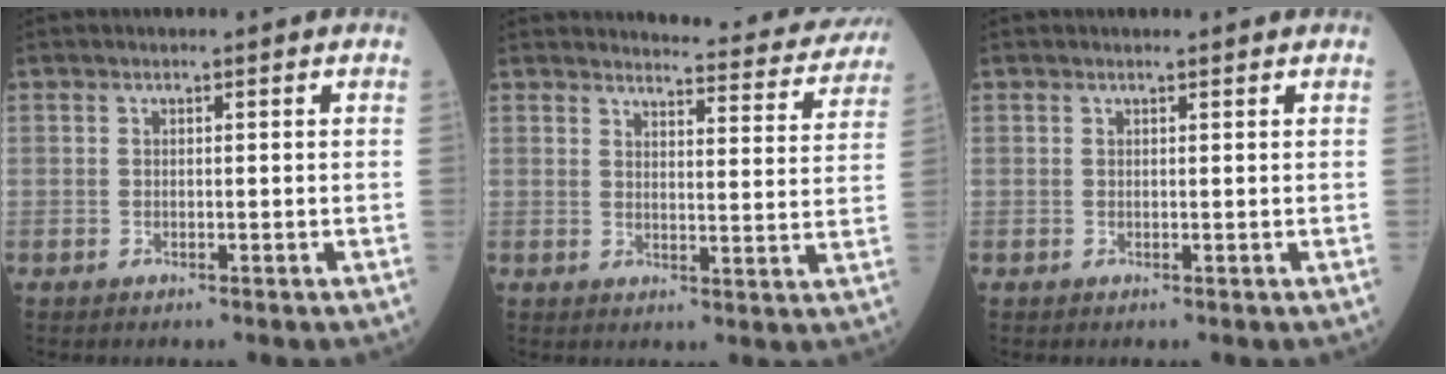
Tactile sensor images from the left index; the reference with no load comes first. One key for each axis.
{"total": 13.7, "fx": 13.4, "fy": 1.0, "fz": 2.3, "tx": -0.015, "ty": -0.060, "tz": 0.136}
{"total": 1.2, "fx": 1.1, "fy": 0.0, "fz": 0.3, "tx": -0.011, "ty": 0.003, "tz": 0.014}